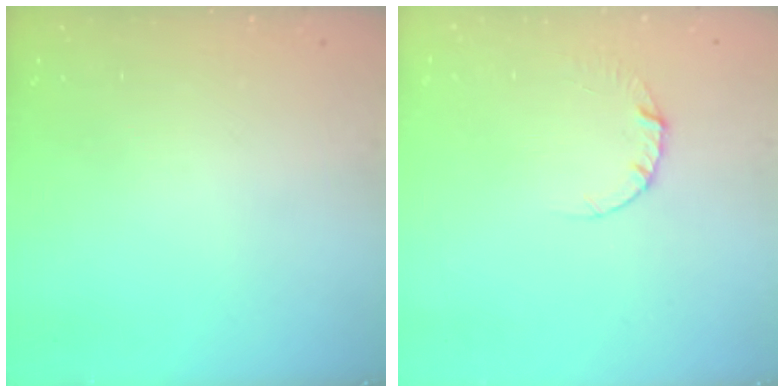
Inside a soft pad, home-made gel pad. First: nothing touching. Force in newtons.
{"total": 3.4, "press": 3.4, "slide": 0.4}